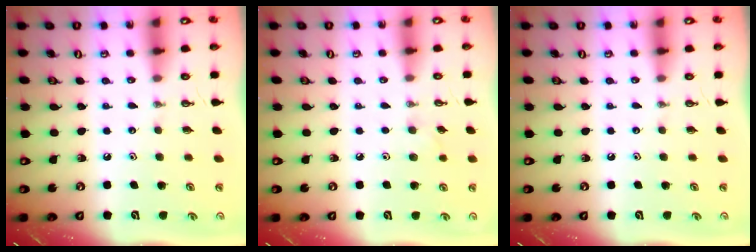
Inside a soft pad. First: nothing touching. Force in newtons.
{"total": 4.9, "press": 4.3, "slide": 2.2}
{"total": 0.0}